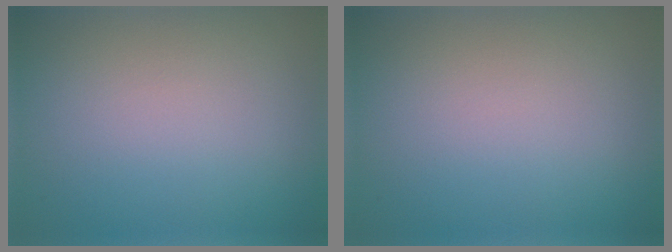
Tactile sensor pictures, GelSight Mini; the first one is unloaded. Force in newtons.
{"total": 0.0}